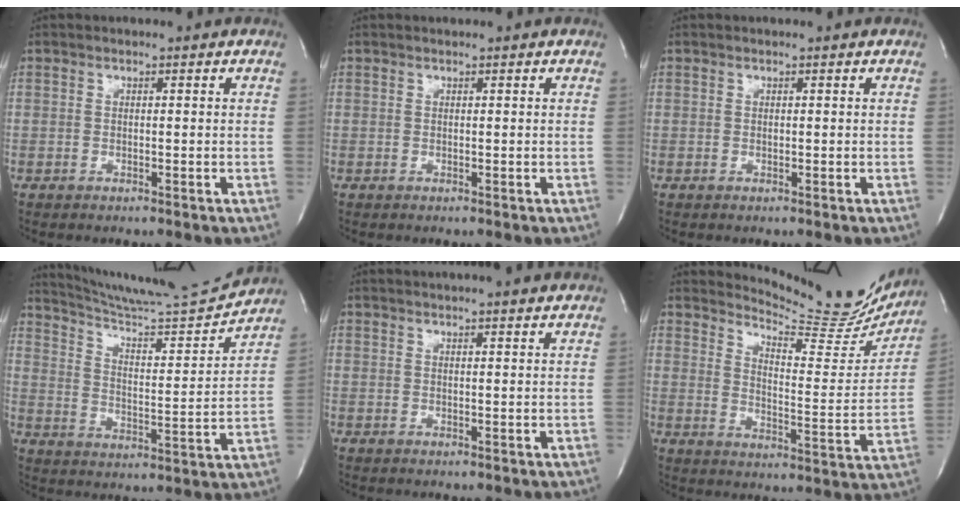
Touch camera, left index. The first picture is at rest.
{"total": 0.7, "force": [0.7, 0.0, 0.1], "torque": [-0.008, 0.007, 0.015]}
{"total": 0.8, "force": [0.6, 0.2, 0.3], "torque": [-0.006, 0.005, 0.010]}
{"total": 16.9, "force": [16.4, -0.9, 4.1], "torque": [-0.079, -0.051, 0.247]}
{"total": 11.5, "force": [10.5, 0.6, 4.5], "torque": [-0.074, 0.023, 0.132]}
{"total": 16.5, "force": [16.0, 2.6, 3.2], "torque": [-0.046, -0.077, 0.194]}